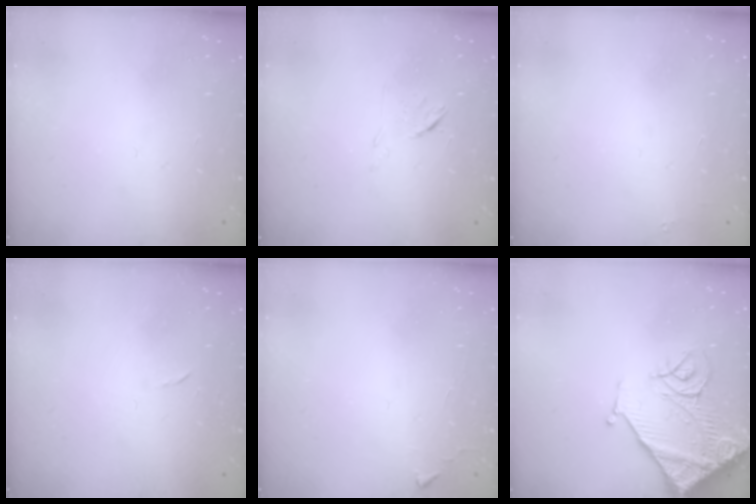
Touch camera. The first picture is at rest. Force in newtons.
{"total": 5.3, "press": 5.2, "slide": 1.0}
{"total": 1.8, "press": 1.7, "slide": 0.1}
{"total": 2.3, "press": 2.3, "slide": 0.4}
{"total": 2.7, "press": 2.6, "slide": 0.4}
{"total": 17.1, "press": 17.0, "slide": 1.8}